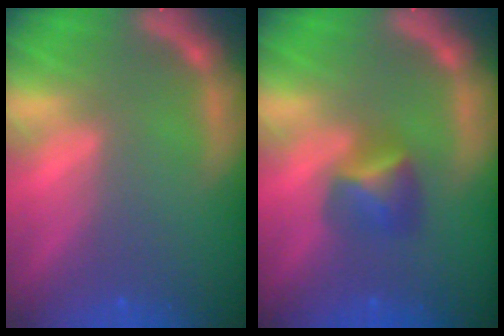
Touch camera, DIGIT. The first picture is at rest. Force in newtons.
{"total": 2.9}